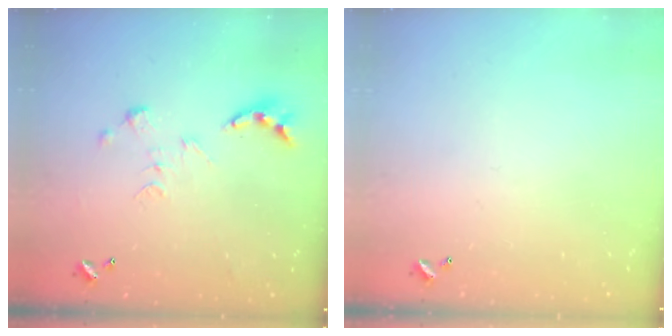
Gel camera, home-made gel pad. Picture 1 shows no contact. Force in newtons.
{"total": 0.0}